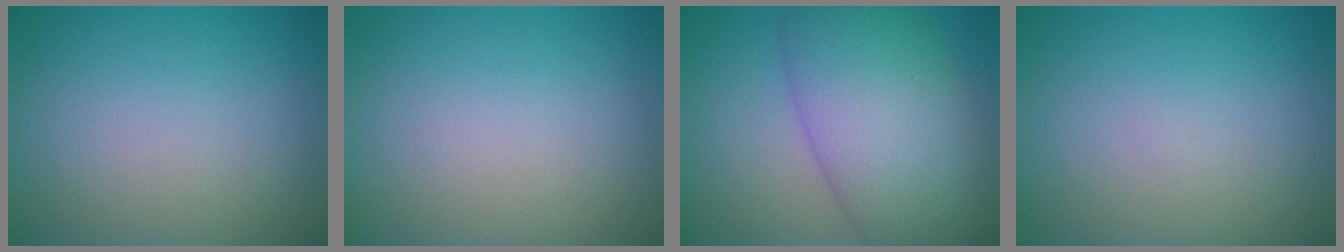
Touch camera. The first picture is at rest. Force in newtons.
{"total": 0.0}
{"total": 11.0, "press": 11.0, "slide": 0.3}
{"total": 0.0}